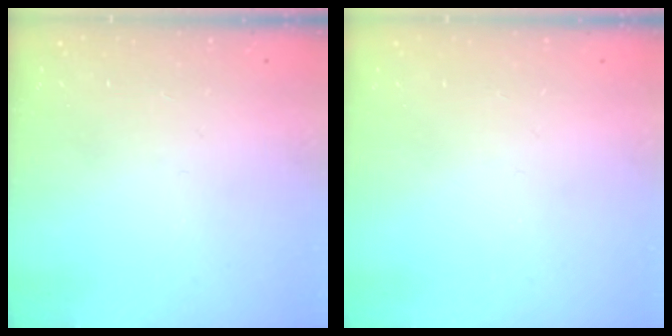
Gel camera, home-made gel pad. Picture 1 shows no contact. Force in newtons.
{"total": 0.0}